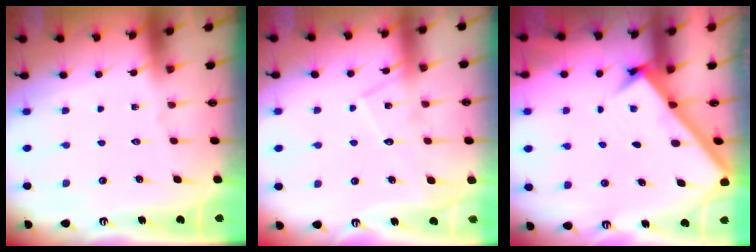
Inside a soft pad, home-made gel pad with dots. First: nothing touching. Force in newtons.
{"total": 9.6, "press": 9.6, "slide": 0.6}
{"total": 2.7, "press": 2.7, "slide": 0.3}